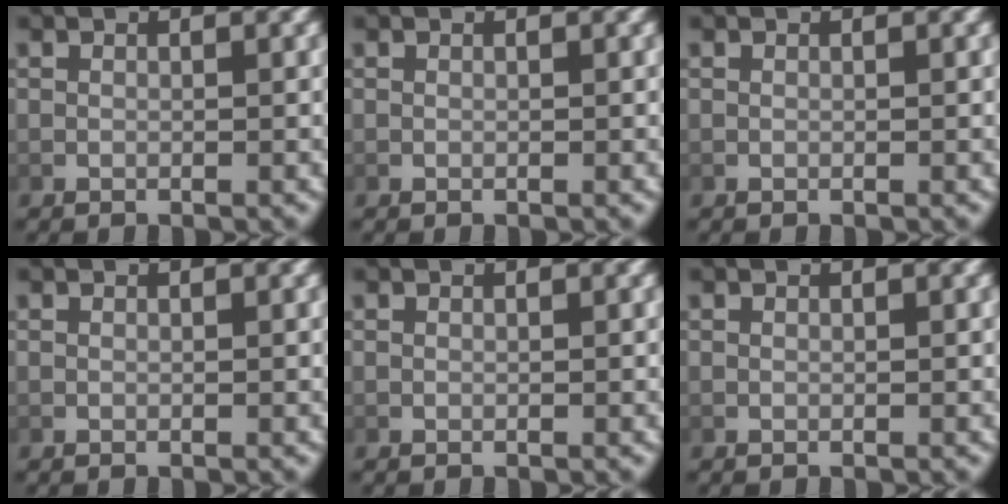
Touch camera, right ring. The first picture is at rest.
{"total": 0.0}
{"total": 0.0}
{"total": 0.0}
{"total": 0.0}
{"total": 0.0}